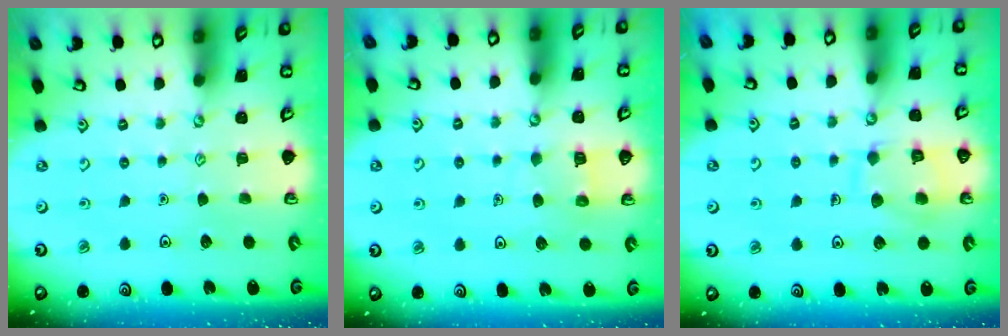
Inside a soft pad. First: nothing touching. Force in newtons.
{"total": 5.2, "press": 5.2, "slide": 0.5}
{"total": 10.1, "press": 10.1, "slide": 0.1}